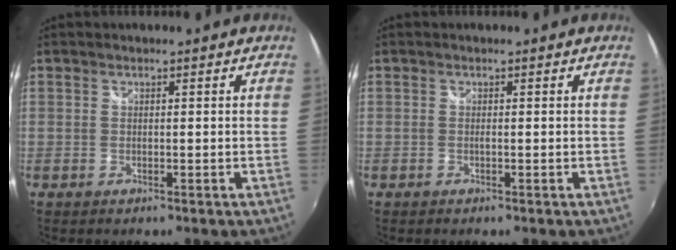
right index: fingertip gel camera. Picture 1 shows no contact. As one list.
[{"total": 0.6, "force": [-0.4, -0.1, 0.5], "torque": [-0.007, 0.000, -0.006]}]